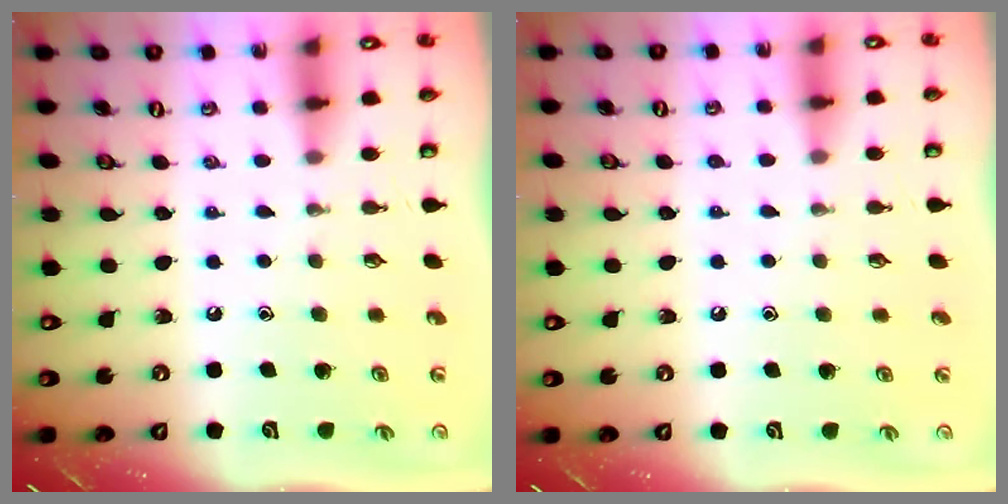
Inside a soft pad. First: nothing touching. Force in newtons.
{"total": 2.9, "press": 2.8, "slide": 0.4}